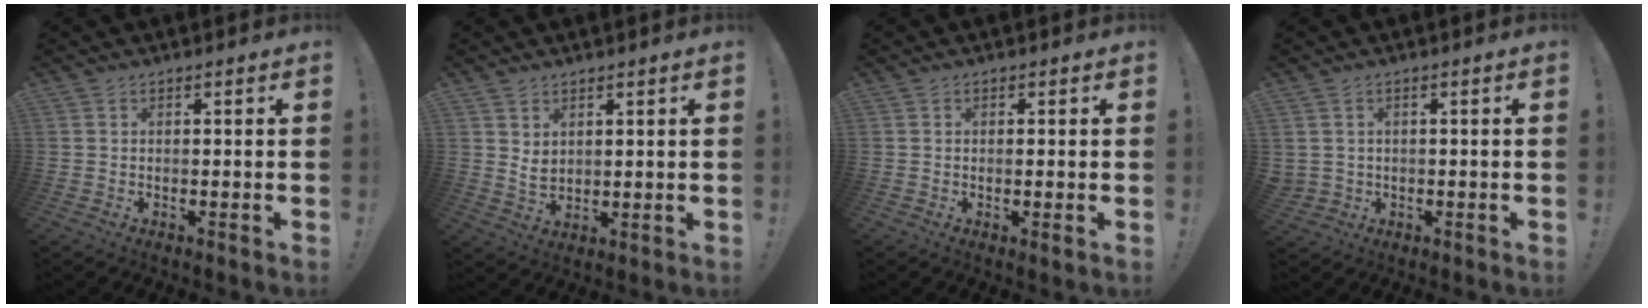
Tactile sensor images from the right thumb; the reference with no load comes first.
{"total": 4.1, "force": [2.2, 2.7, 2.1], "torque": [-0.023, -0.015, 0.039]}
{"total": 1.5, "force": [0.2, 0.0, 1.5], "torque": [-0.022, -0.002, 0.003]}
{"total": 1.9, "force": [0.6, 1.6, 0.8], "torque": [-0.012, -0.002, 0.012]}